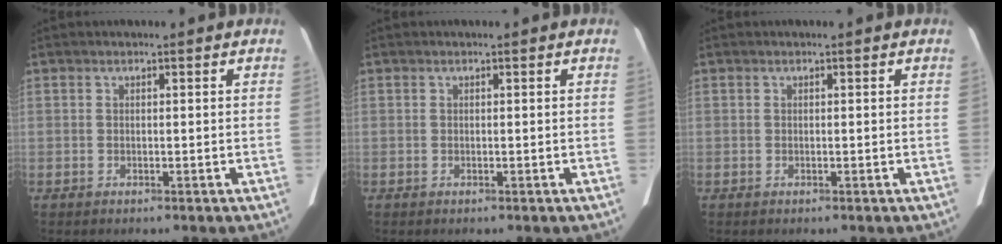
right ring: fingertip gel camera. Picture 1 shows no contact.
{"total": 0.0}
{"total": 0.0}